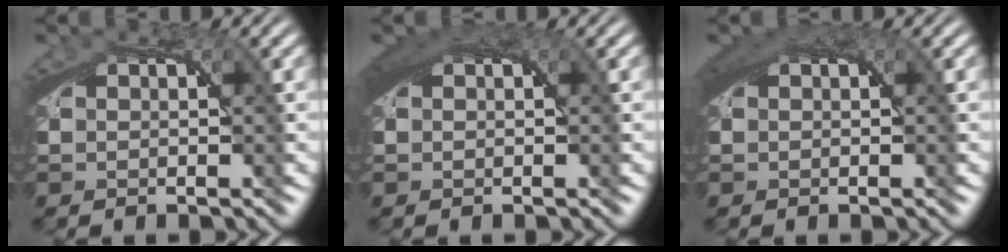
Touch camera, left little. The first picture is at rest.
{"total": 2.5, "force": [0.8, 1.3, 1.9], "torque": [-0.040, -0.002, 0.014]}
{"total": 2.2, "force": [0.8, 1.2, 1.6], "torque": [-0.034, -0.002, 0.013]}